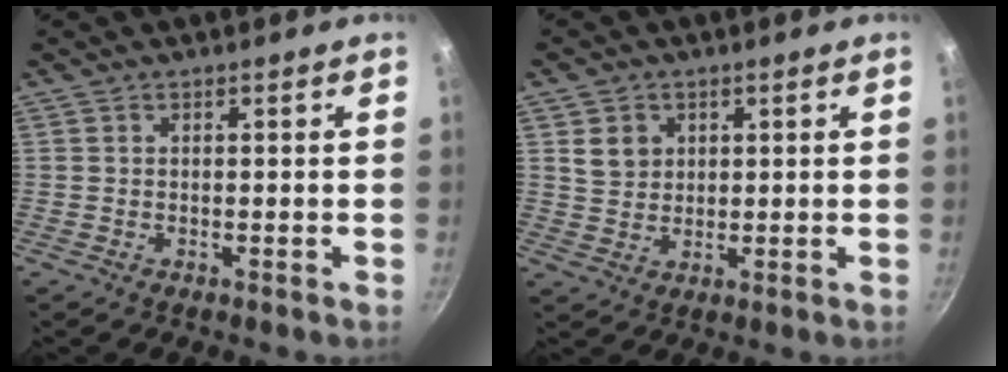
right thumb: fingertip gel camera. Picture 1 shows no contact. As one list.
[{"total": 4.7, "force": [1.5, 4.0, 1.9], "torque": [-0.015, -0.002, 0.032]}]